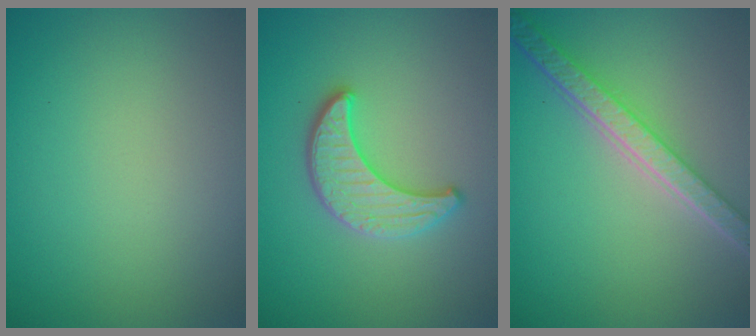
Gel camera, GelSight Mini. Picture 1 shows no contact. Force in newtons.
{"total": 3.3, "press": 3.3, "slide": 0.4}
{"total": 5.5, "press": 4.1, "slide": 3.7}